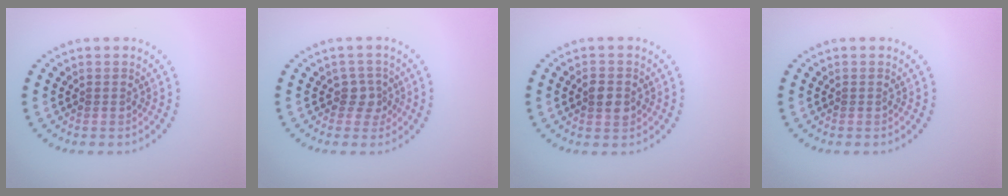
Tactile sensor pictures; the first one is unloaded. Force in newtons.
{"total": 1.9, "press": 1.4, "slide": 1.2}
{"total": 1.9, "press": 1.9, "slide": 0.1}
{"total": 0.0}